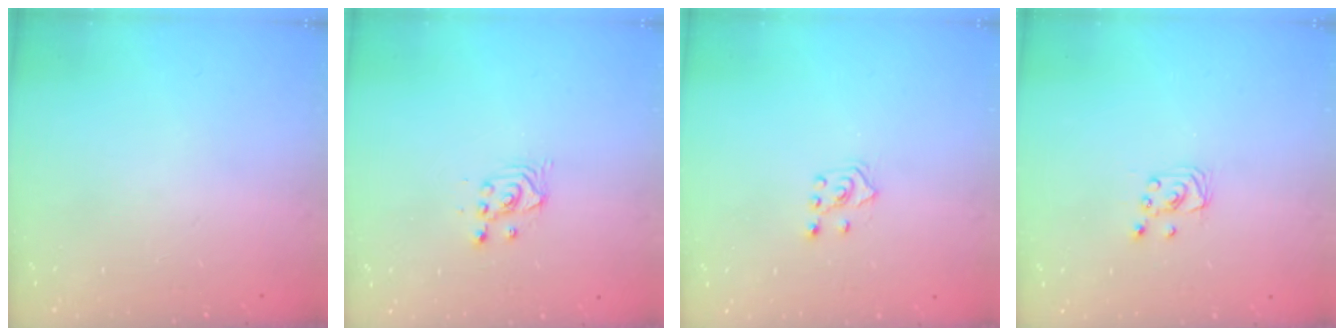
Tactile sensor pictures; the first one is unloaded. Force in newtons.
{"total": 2.4, "press": 2.4, "slide": 0.2}
{"total": 4.0, "press": 3.9, "slide": 1.0}
{"total": 2.3, "press": 2.2, "slide": 0.3}